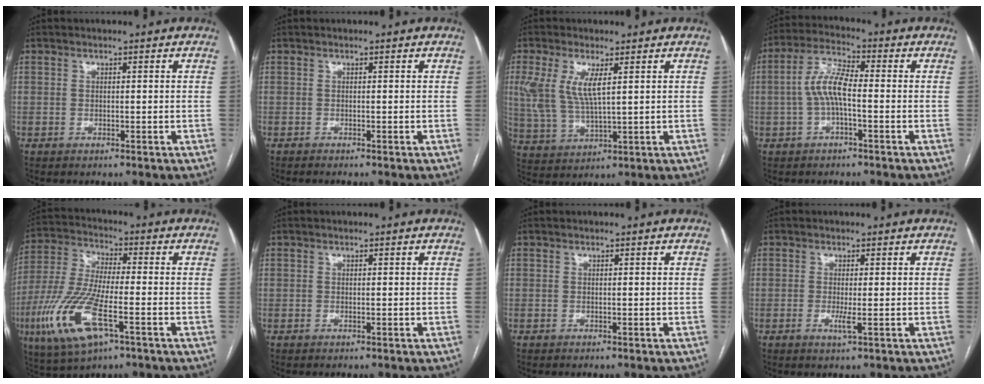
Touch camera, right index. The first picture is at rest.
{"total": 0.8, "force": [-0.8, -0.1, 0.3], "torque": [-0.006, 0.000, -0.010]}
{"total": 7.9, "force": [2.4, 2.4, 7.2], "torque": [-0.168, 0.002, 0.056]}
{"total": 6.9, "force": [-0.8, 1.9, 6.6], "torque": [-0.138, 0.017, -0.019]}
{"total": 14.6, "force": [-5.8, 3.6, 12.9], "torque": [-0.288, -0.019, -0.106]}
{"total": 0.0}
{"total": 0.0}
{"total": 1.8, "force": [-0.4, 0.0, 1.8], "torque": [-0.034, -0.005, -0.007]}